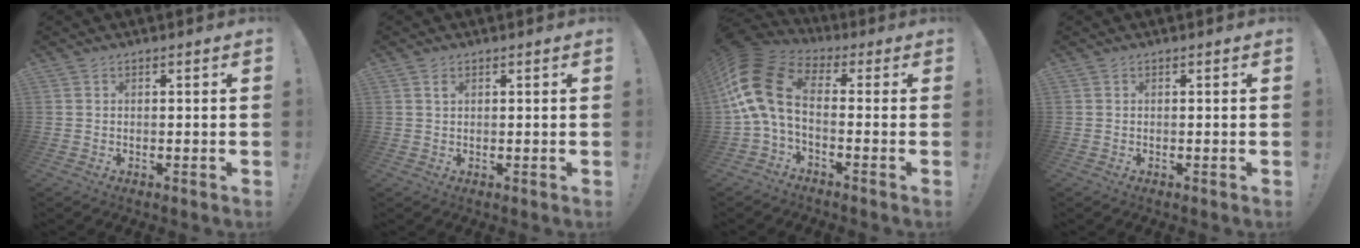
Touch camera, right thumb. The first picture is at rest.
{"total": 1.1, "force": [0.6, 0.6, 0.6], "torque": [-0.012, 0.002, 0.012]}
{"total": 15.8, "force": [1.8, 9.5, 12.5], "torque": [-0.258, 0.002, 0.039]}
{"total": 0.0}